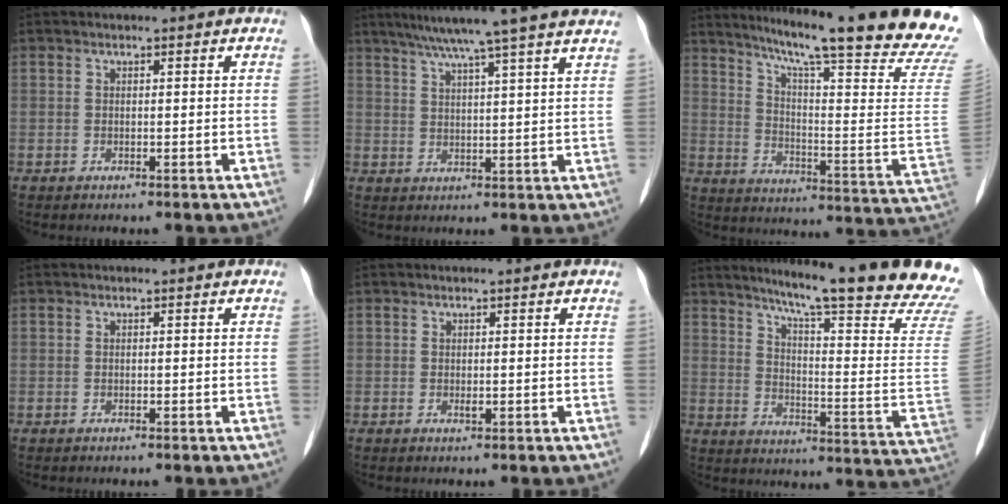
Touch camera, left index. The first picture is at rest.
{"total": 14.4, "force": [12.1, -1.4, 7.7], "torque": [-0.124, 0.011, 0.154]}
{"total": 26.8, "force": [21.8, 0.4, 15.6], "torque": [-0.224, -0.080, 0.278]}
{"total": 0.0}
{"total": 0.9, "force": [0.4, 0.2, 0.8], "torque": [-0.016, 0.001, 0.005]}
{"total": 24.9, "force": [20.7, -0.1, 13.8], "torque": [-0.196, -0.088, 0.257]}